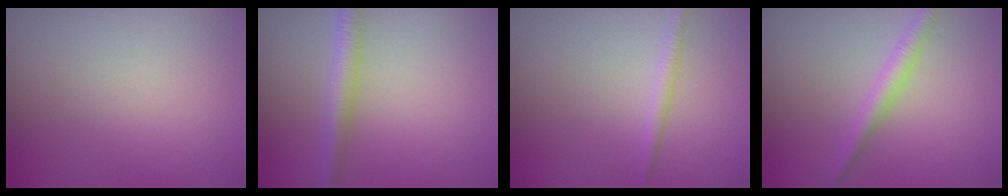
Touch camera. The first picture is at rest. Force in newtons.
{"total": 2.7, "press": 2.7, "slide": 0.1}
{"total": 1.1, "press": 1.1, "slide": 0.0}
{"total": 2.0, "press": 2.0, "slide": 0.0}